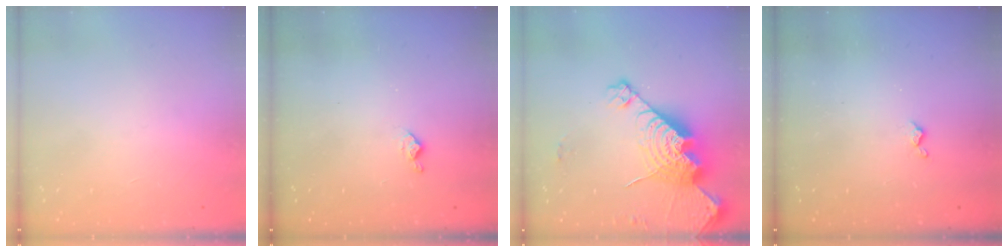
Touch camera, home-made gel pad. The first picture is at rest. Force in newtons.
{"total": 6.8, "press": 6.7, "slide": 0.5}
{"total": 19.8, "press": 19.7, "slide": 1.8}
{"total": 3.1, "press": 3.1, "slide": 0.7}